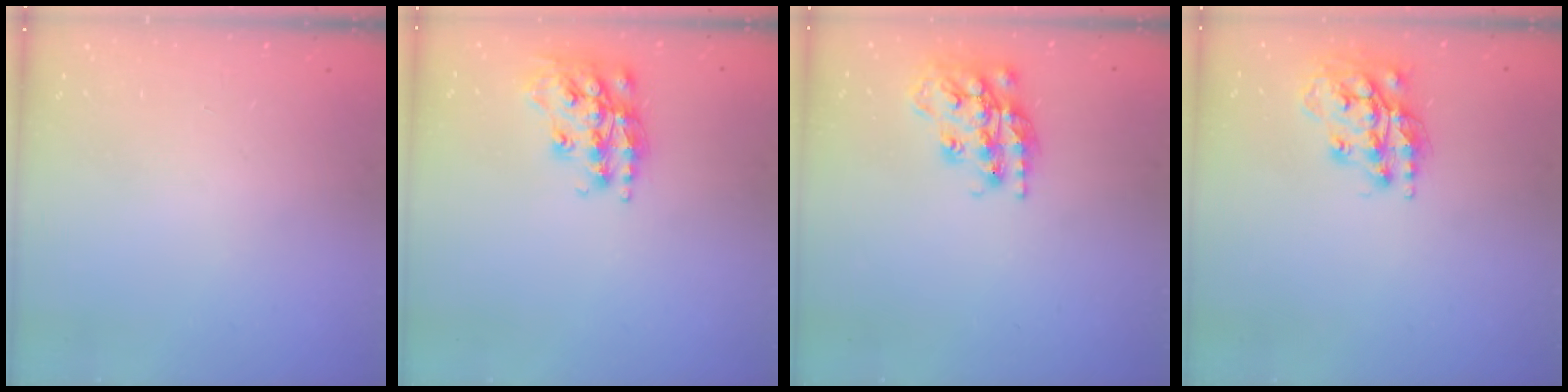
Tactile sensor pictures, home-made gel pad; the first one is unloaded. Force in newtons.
{"total": 17.2, "press": 17.2, "slide": 1.2}
{"total": 17.8, "press": 17.7, "slide": 1.3}
{"total": 15.4, "press": 15.3, "slide": 1.1}